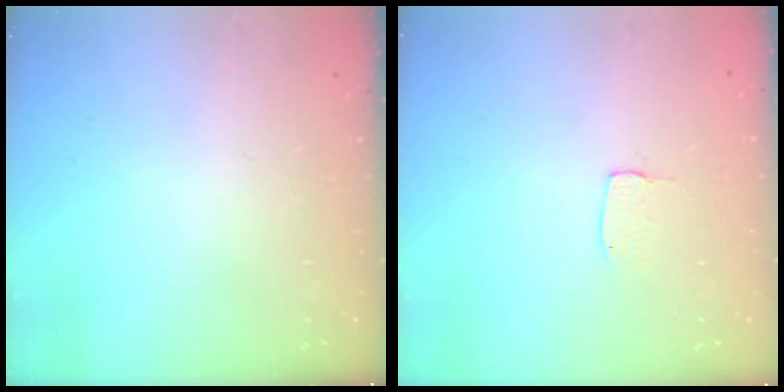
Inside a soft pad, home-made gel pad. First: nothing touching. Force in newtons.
{"total": 3.3, "press": 3.3, "slide": 0.1}